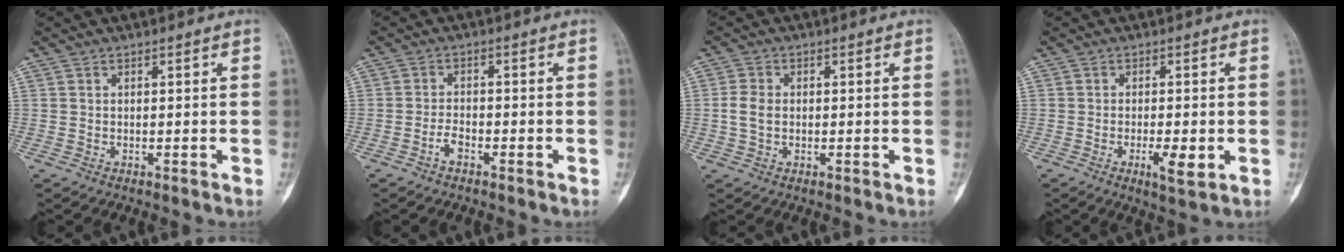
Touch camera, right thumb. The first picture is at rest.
{"total": 2.1, "force": [-1.4, 0.9, 1.3], "torque": [-0.026, 0.010, -0.030]}
{"total": 3.4, "force": [-0.1, 2.5, 2.4], "torque": [-0.050, 0.007, -0.005]}
{"total": 4.6, "force": [-1.3, 1.3, 4.2], "torque": [-0.069, -0.008, -0.020]}